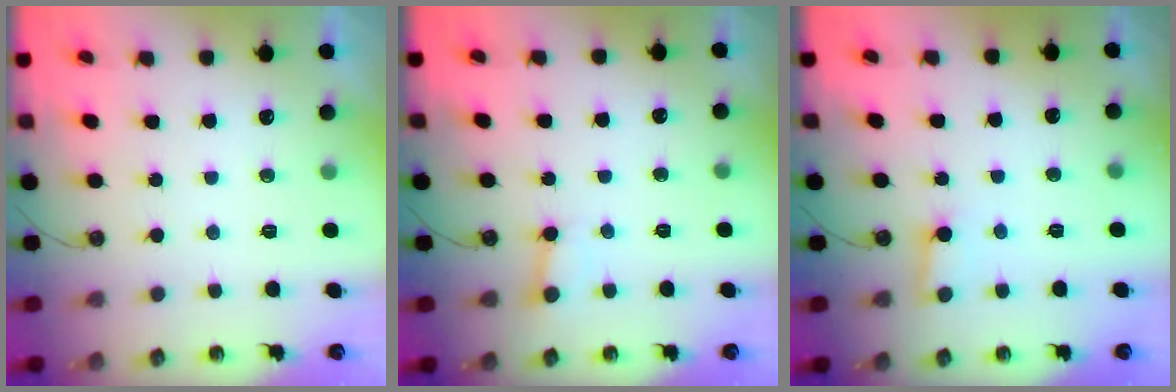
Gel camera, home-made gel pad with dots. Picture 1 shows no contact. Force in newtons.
{"total": 2.7, "press": 2.7, "slide": 0.1}
{"total": 3.5, "press": 3.5, "slide": 0.5}